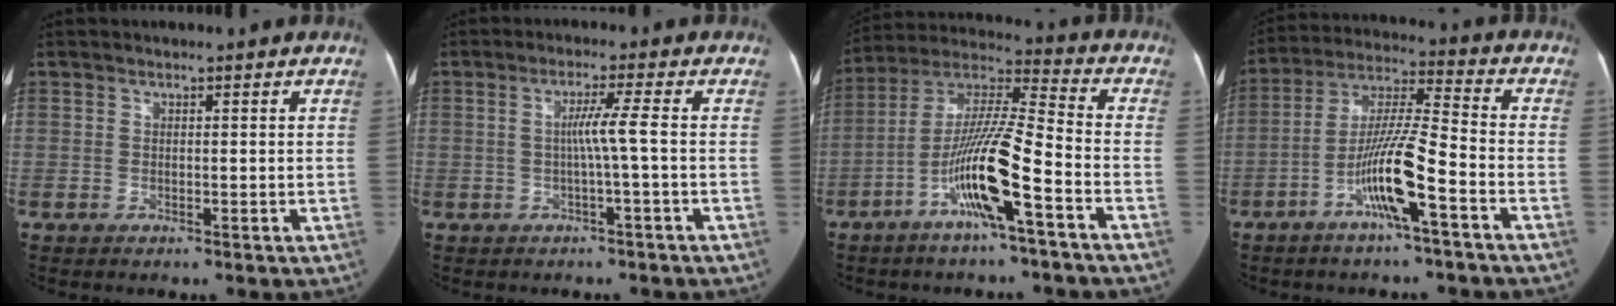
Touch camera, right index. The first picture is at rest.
{"total": 3.8, "force": [-0.5, -1.0, 3.7], "torque": [-0.063, 0.005, -0.008]}
{"total": 13.9, "force": [-5.9, 0.3, 12.6], "torque": [-0.246, 0.010, -0.112]}
{"total": 11.5, "force": [-5.1, 0.2, 10.3], "torque": [-0.203, 0.011, -0.097]}